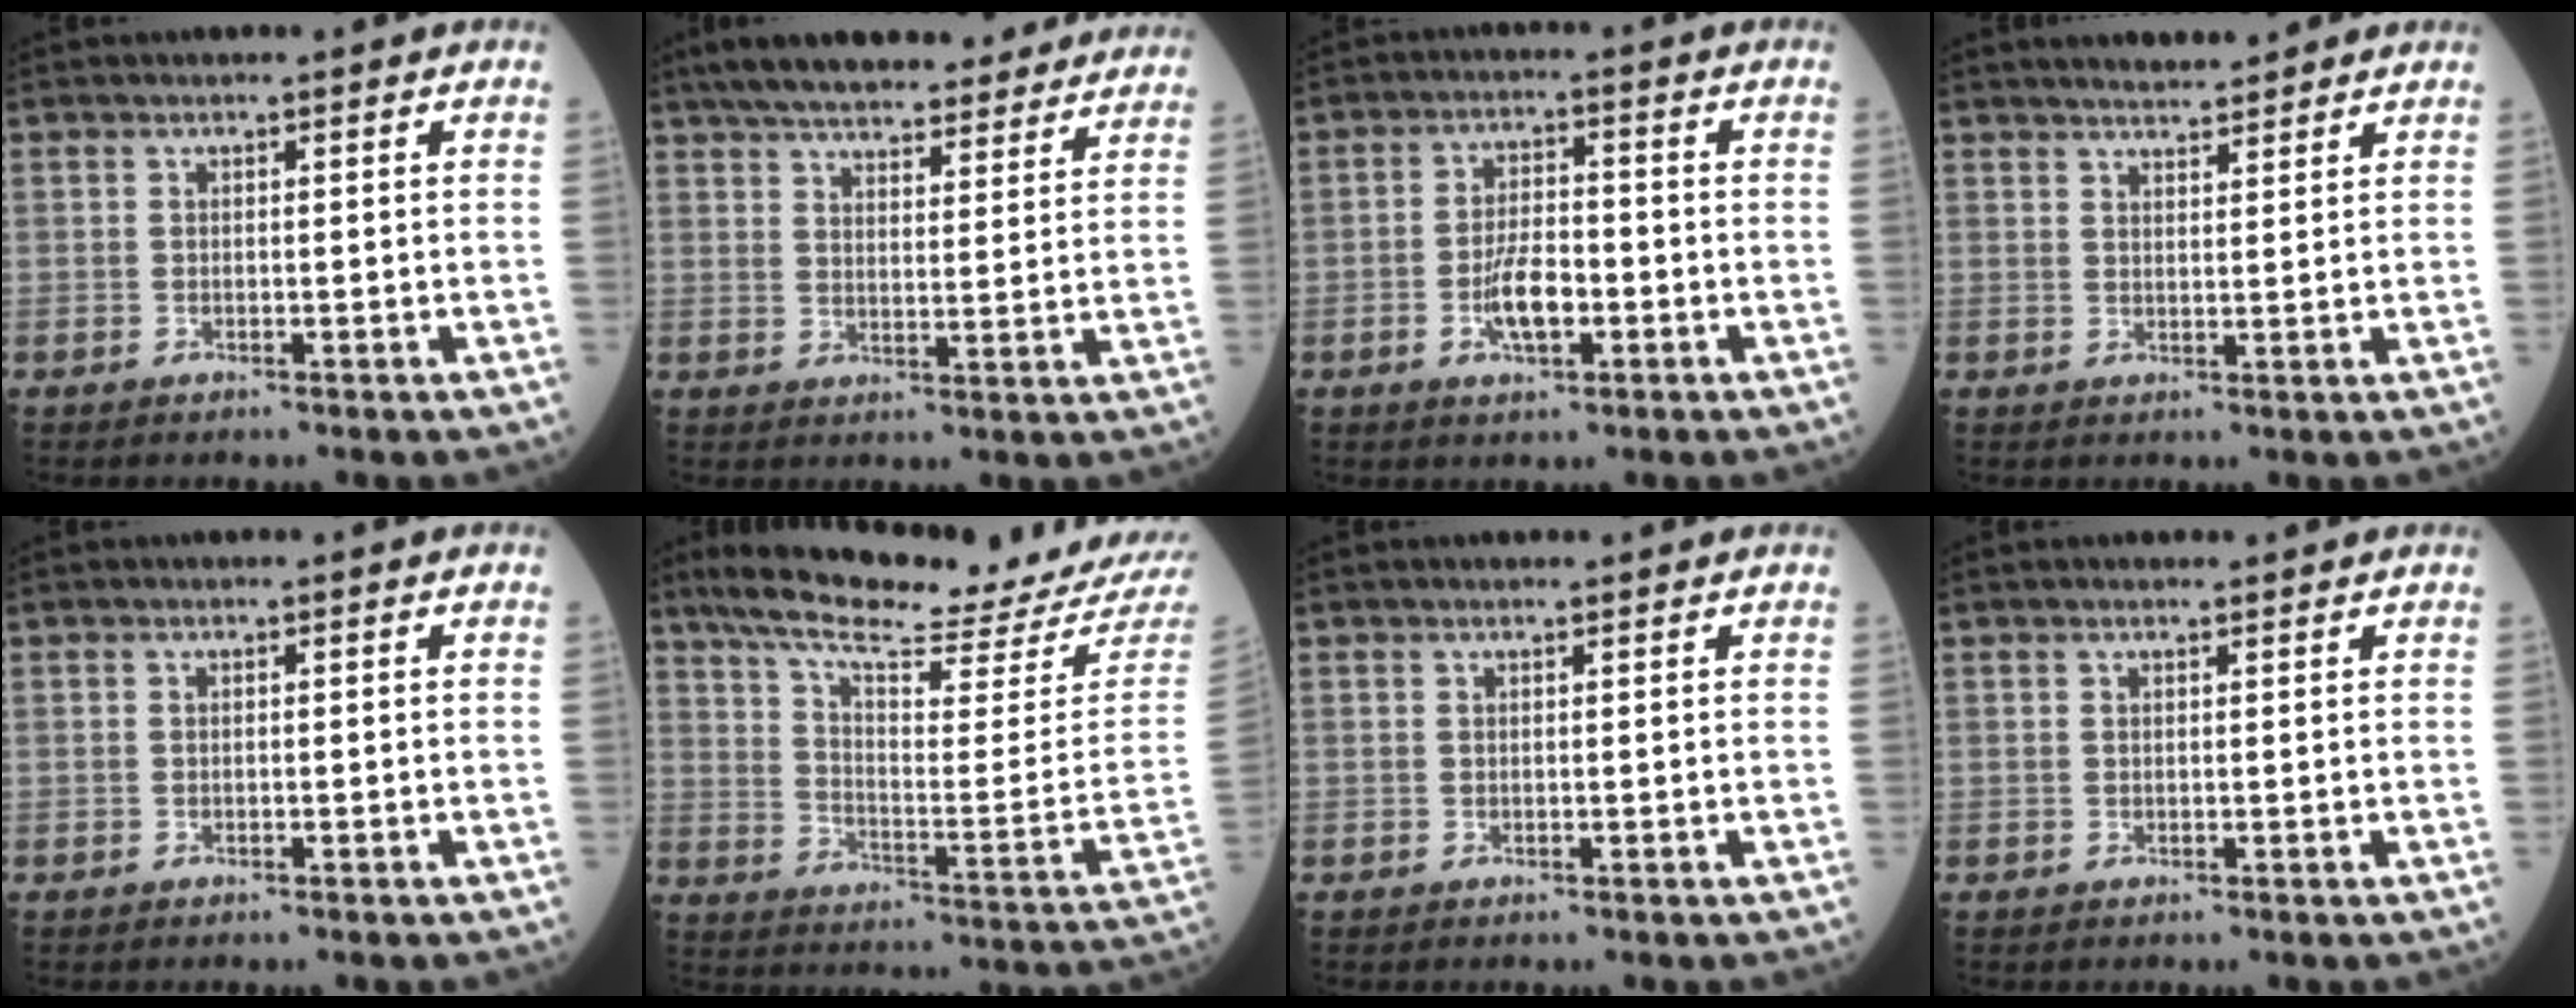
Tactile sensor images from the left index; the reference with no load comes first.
{"total": 24.3, "force": [21.3, 5.6, 10.2], "torque": [-0.157, 0.026, 0.278]}
{"total": 5.7, "force": [-2.1, 2.1, 4.8], "torque": [-0.097, 0.000, -0.038]}
{"total": 6.1, "force": [5.5, 1.2, 2.2], "torque": [-0.033, 0.017, 0.078]}
{"total": 0.0}
{"total": 23.1, "force": [20.3, 0.5, 11.0], "torque": [-0.181, -0.067, 0.280]}
{"total": 1.2, "force": [1.1, 0.1, 0.3], "torque": [-0.007, 0.007, 0.014]}
{"total": 2.0, "force": [1.8, 0.3, 0.7], "torque": [-0.010, 0.011, 0.021]}